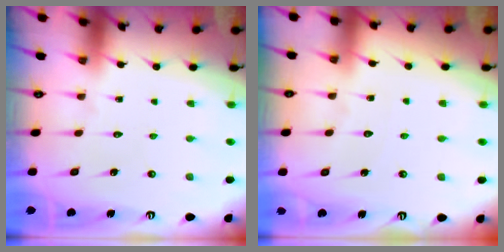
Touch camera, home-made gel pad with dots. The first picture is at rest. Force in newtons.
{"total": 2.5, "press": 2.5, "slide": 0.4}